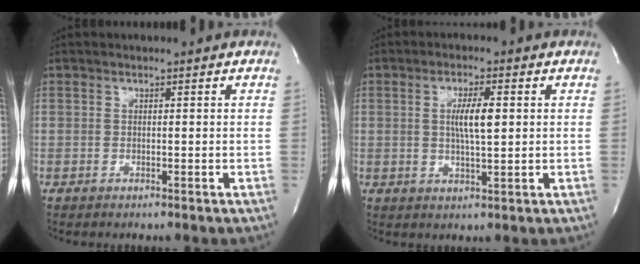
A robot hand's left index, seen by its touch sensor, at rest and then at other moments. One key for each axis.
{"total": 5.1, "fx": 0.7, "fy": 0.8, "fz": 5.0, "tx": -0.089, "ty": 0.000, "tz": 0.011}